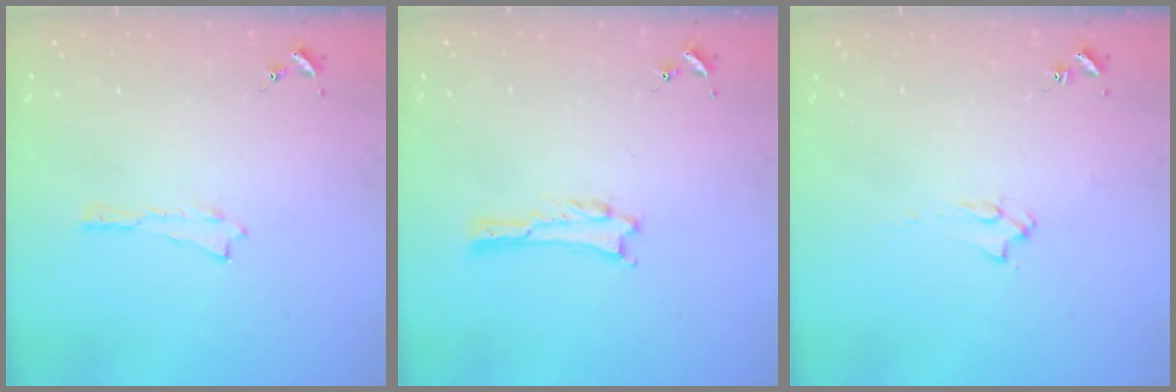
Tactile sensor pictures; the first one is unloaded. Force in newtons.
{"total": 1.0, "press": 1.0, "slide": 0.1}
{"total": 2.0, "press": 2.0, "slide": 0.3}